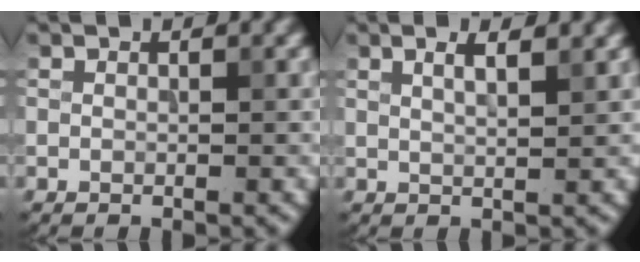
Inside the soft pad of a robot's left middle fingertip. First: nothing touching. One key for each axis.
{"total": 3.0, "fx": 1.8, "fy": 1.1, "fz": 2.2, "tx": -0.012, "ty": 0.010, "tz": 0.008}